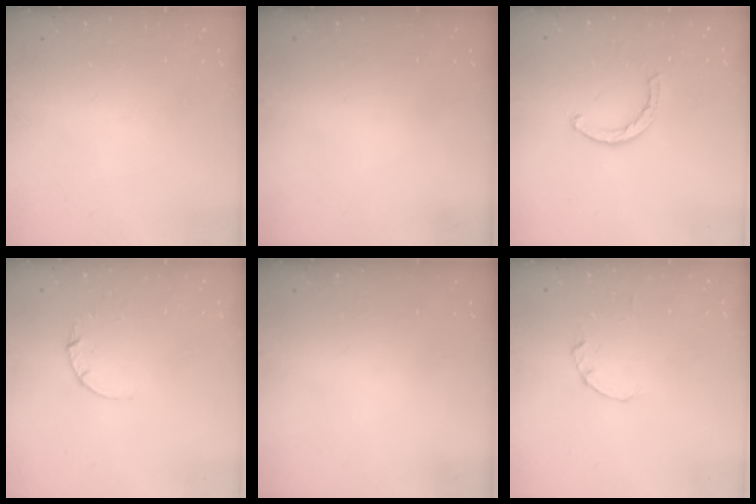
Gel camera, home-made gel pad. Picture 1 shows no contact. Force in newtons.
{"total": 0.0}
{"total": 2.1, "press": 2.1, "slide": 0.1}
{"total": 2.8, "press": 2.8, "slide": 0.3}
{"total": 0.0}
{"total": 0.0}